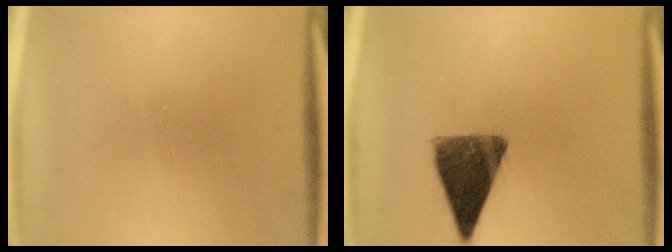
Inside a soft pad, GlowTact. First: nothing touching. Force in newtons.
{"total": 10.3}